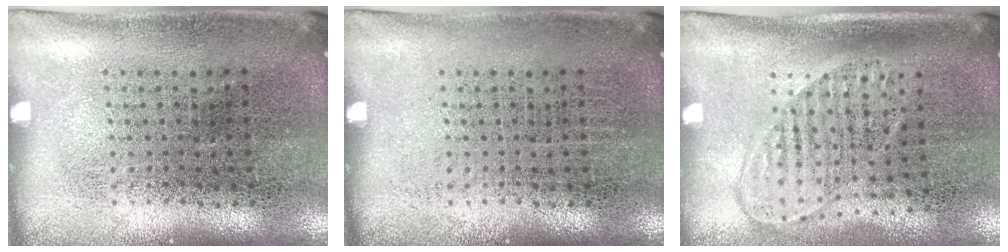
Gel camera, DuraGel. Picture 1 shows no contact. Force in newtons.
{"total": 0.0}
{"total": 1.5, "press": 1.2, "slide": 0.8}